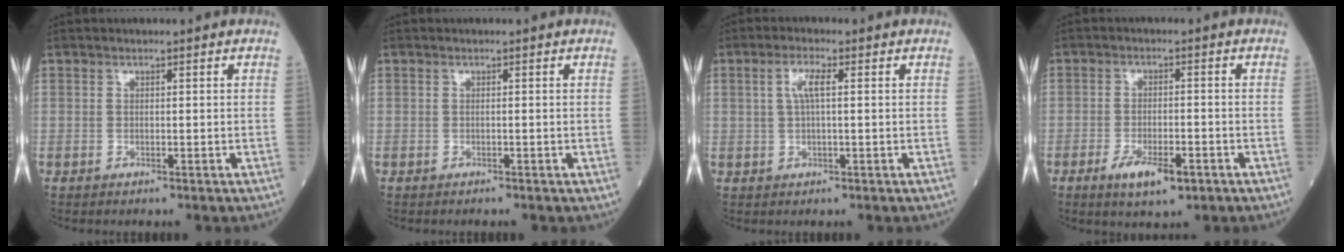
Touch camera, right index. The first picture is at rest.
{"total": 0.0}
{"total": 3.2, "force": [0.7, 0.4, 3.1], "torque": [-0.066, 0.009, 0.016]}
{"total": 5.6, "force": [-3.1, 1.8, 4.4], "torque": [-0.077, -0.004, -0.047]}